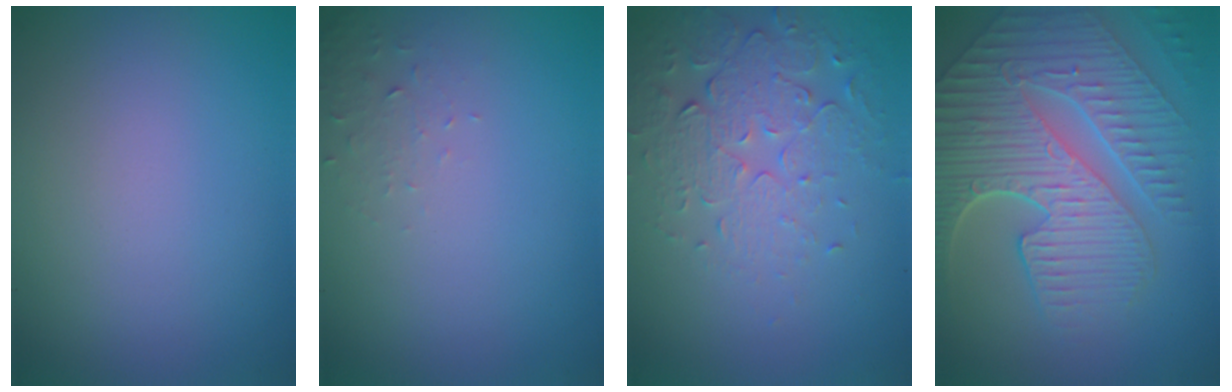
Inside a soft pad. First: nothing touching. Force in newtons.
{"total": 1.2, "press": 1.2, "slide": 0.1}
{"total": 5.4, "press": 3.7, "slide": 3.9}
{"total": 9.9, "press": 6.7, "slide": 7.3}